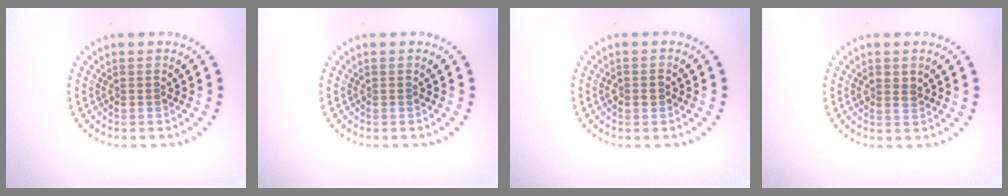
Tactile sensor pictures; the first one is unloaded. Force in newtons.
{"total": 0.0}
{"total": 1.5, "press": 1.5, "slide": 0.1}
{"total": 1.4, "press": 1.3, "slide": 0.4}